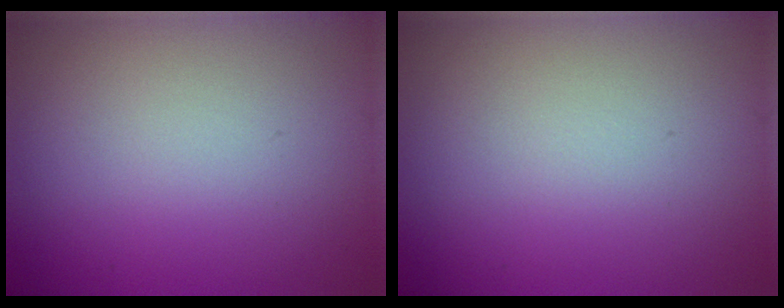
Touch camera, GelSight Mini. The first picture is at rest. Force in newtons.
{"total": 0.0}